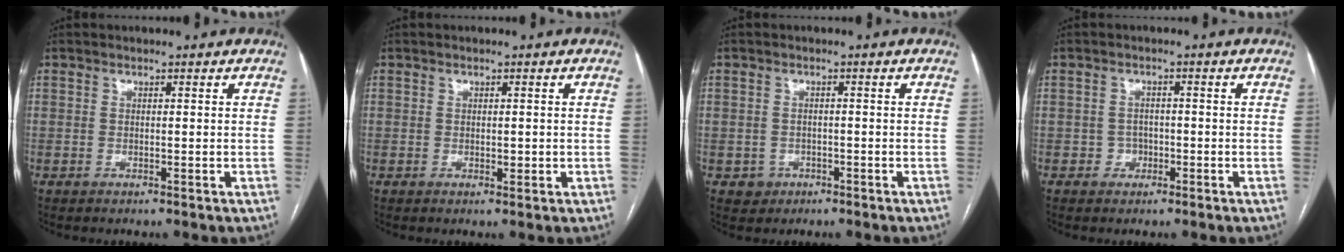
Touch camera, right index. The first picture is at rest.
{"total": 1.1, "force": [-0.1, 0.6, 0.9], "torque": [-0.012, -0.001, 0.000]}
{"total": 2.4, "force": [-1.1, 2.2, 0.0], "torque": [0.005, 0.011, -0.013]}
{"total": 1.9, "force": [-0.9, 1.6, 0.4], "torque": [0.002, 0.010, -0.015]}